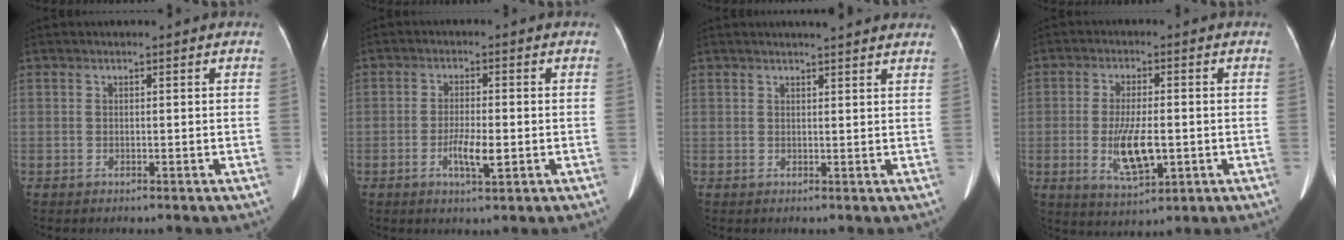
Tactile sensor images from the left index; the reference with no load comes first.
{"total": 4.5, "force": [-1.4, 0.9, 4.1], "torque": [-0.079, -0.004, -0.023]}
{"total": 7.4, "force": [6.7, 0.7, 3.0], "torque": [-0.036, 0.014, 0.068]}
{"total": 7.9, "force": [-1.6, 2.6, 7.3], "torque": [-0.143, -0.011, -0.021]}